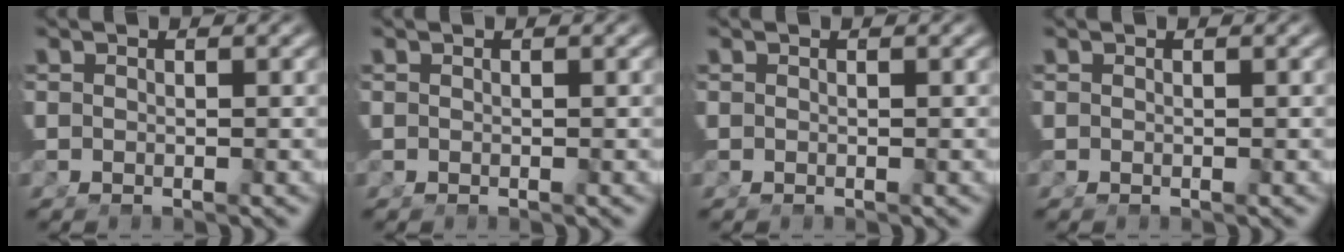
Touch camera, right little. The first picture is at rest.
{"total": 0.0}
{"total": 0.0}
{"total": 0.0}